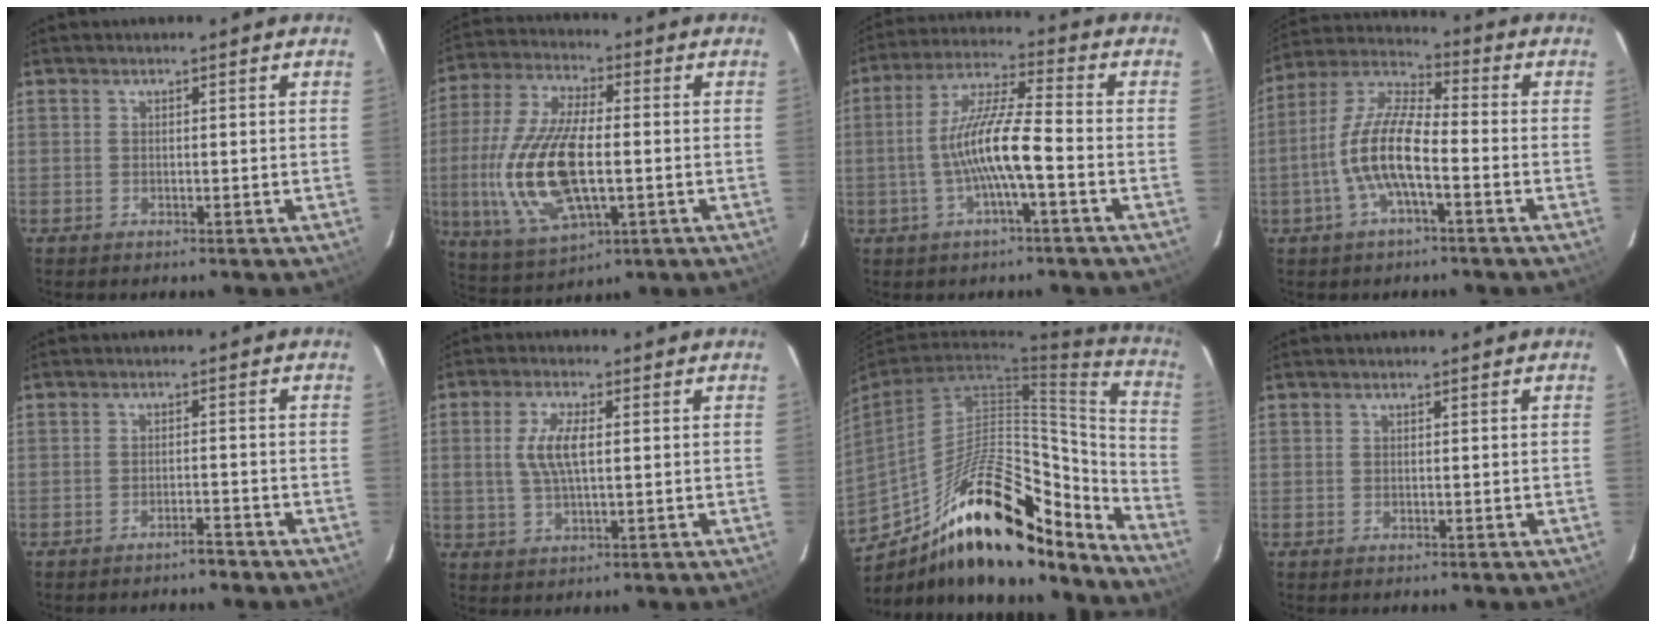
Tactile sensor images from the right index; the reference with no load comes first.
{"total": 18.6, "force": [-2.6, 7.5, 16.8], "torque": [-0.362, -0.009, -0.041]}
{"total": 10.6, "force": [-2.9, 0.9, 10.2], "torque": [-0.205, 0.009, -0.056]}
{"total": 11.8, "force": [-3.6, 3.3, 10.7], "torque": [-0.225, 0.005, -0.072]}
{"total": 2.4, "force": [-2.2, 0.5, 0.9], "torque": [-0.023, 0.002, -0.029]}
{"total": 6.3, "force": [0.9, 2.2, 5.8], "torque": [-0.116, 0.004, 0.020]}
{"total": 25.3, "force": [-17.5, 9.8, 15.4], "torque": [-0.229, 0.027, -0.260]}
{"total": 0.0}